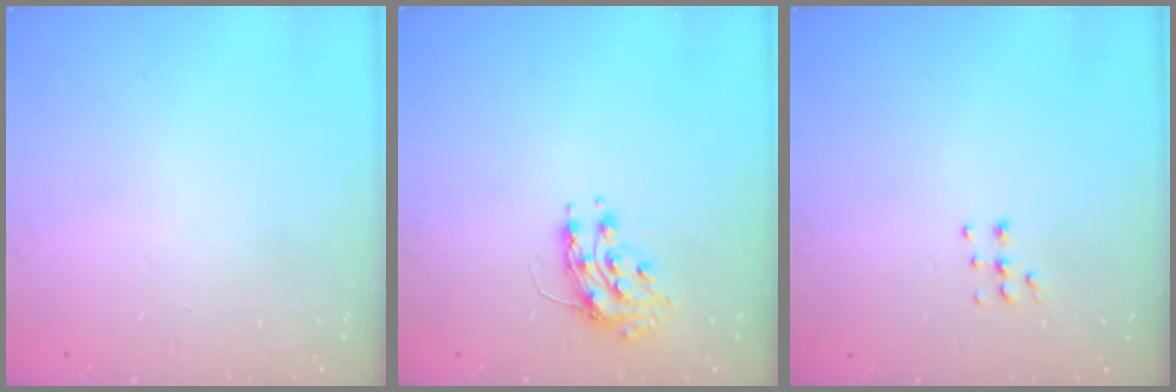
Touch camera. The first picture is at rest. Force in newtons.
{"total": 7.9, "press": 7.9, "slide": 0.1}
{"total": 5.2, "press": 5.2, "slide": 0.7}